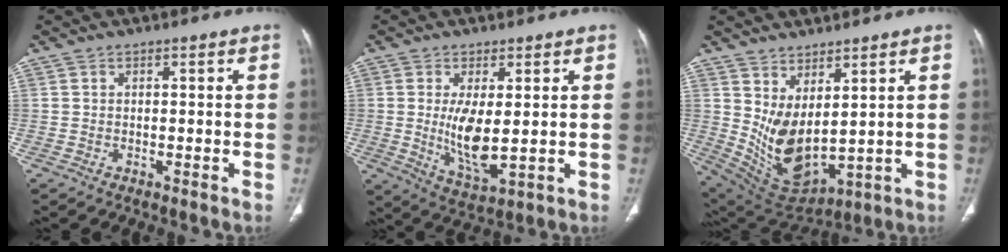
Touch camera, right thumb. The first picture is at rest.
{"total": 8.6, "force": [0.4, 3.1, 8.0], "torque": [-0.152, -0.027, 0.021]}
{"total": 11.5, "force": [3.3, 5.4, 9.6], "torque": [-0.173, -0.040, 0.092]}